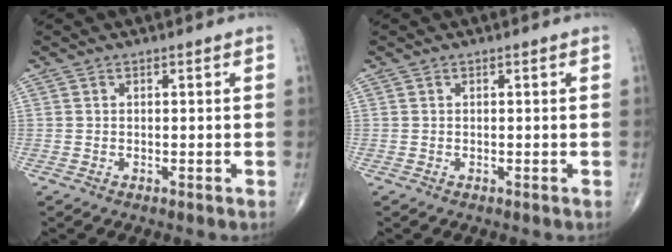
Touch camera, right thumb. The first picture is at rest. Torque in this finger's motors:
{"motor_torque": [0.00, 0.00, 0.00, 0.00, 0.00]}